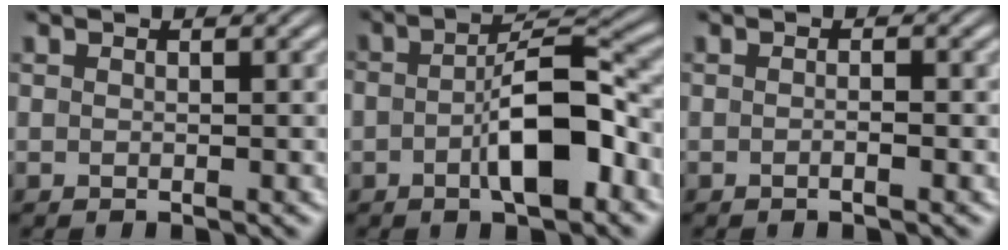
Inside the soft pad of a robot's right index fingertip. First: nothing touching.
{"total": 6.1, "force": [-1.6, 2.1, 5.5], "torque": [-0.089, -0.004, -0.027]}
{"total": 0.7, "force": [-0.5, 0.0, 0.5], "torque": [-0.007, 0.006, -0.014]}